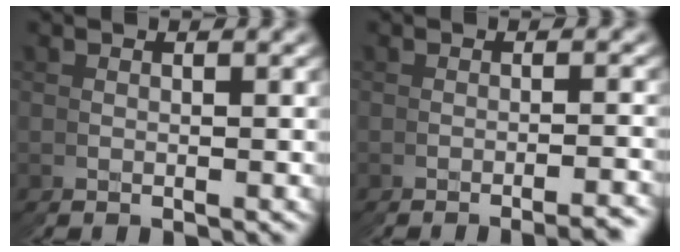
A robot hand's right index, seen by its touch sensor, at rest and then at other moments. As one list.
[{"total": 2.0, "force": [-1.3, -1.5, -0.4], "torque": [0.004, 0.014, -0.026]}]